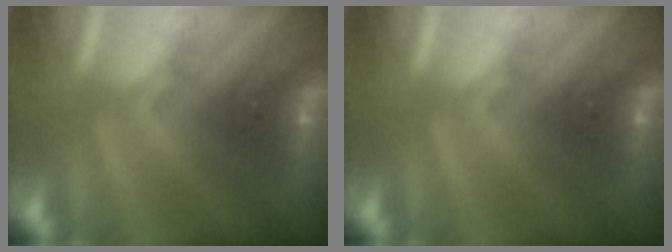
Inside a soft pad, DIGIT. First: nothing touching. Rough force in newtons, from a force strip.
{"total": 0.0}